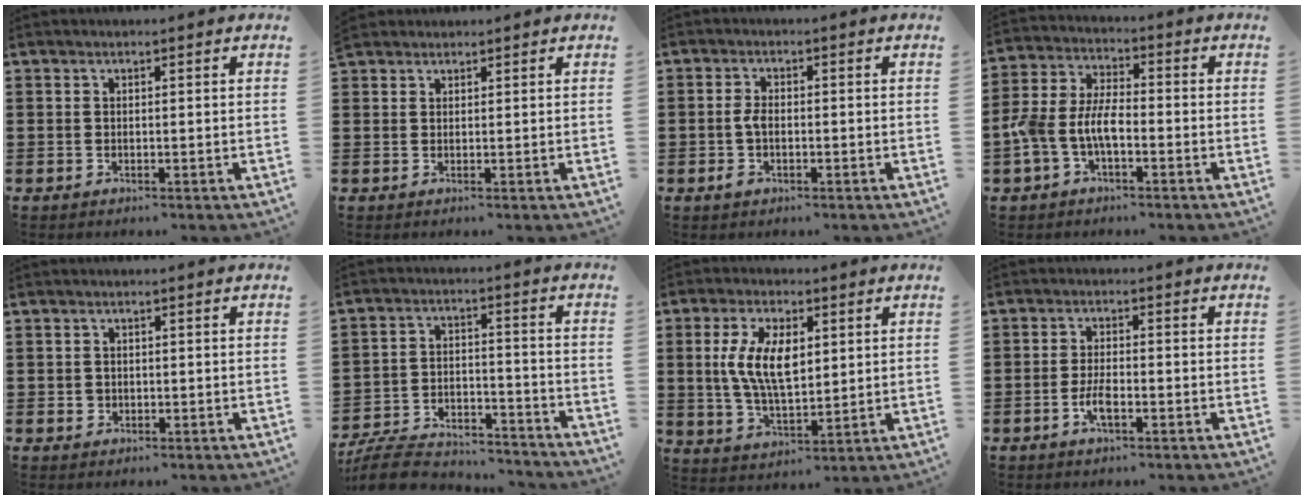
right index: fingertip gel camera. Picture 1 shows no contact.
{"total": 1.3, "force": [1.2, 0.4, -0.2], "torque": [0.001, 0.002, 0.025]}
{"total": 2.9, "force": [-0.6, 1.6, 2.4], "torque": [-0.062, -0.002, -0.017]}
{"total": 6.8, "force": [-2.2, 3.5, 5.4], "torque": [-0.135, -0.002, -0.050]}
{"total": 1.0, "force": [0.0, 0.9, 0.2], "torque": [-0.007, 0.006, -0.001]}
{"total": 7.8, "force": [-7.3, 1.8, 2.0], "torque": [-0.043, 0.019, -0.143]}
{"total": 9.4, "force": [1.7, 4.5, 8.1], "torque": [-0.172, 0.008, 0.028]}
{"total": 3.5, "force": [-1.4, 1.1, 3.0], "torque": [-0.066, -0.001, -0.029]}